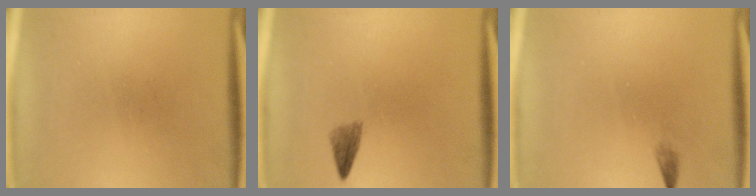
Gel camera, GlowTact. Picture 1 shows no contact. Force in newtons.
{"total": 1.7}
{"total": 0.7}